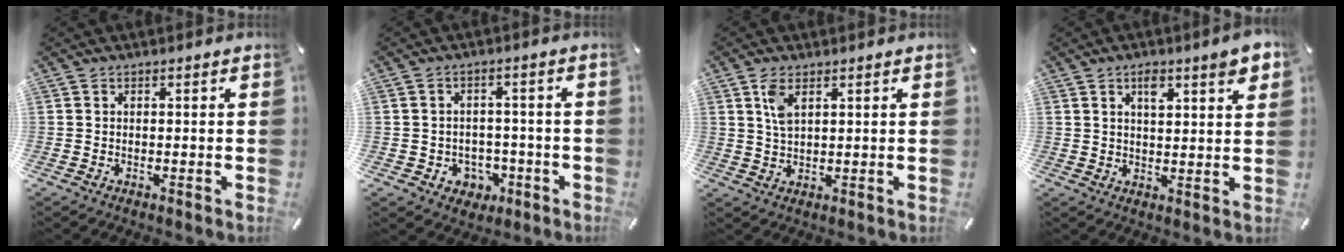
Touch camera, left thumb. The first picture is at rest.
{"total": 5.2, "force": [-1.0, 4.9, 1.2], "torque": [-0.012, 0.000, -0.015]}
{"total": 4.4, "force": [2.1, 2.0, 3.3], "torque": [-0.073, 0.005, 0.036]}
{"total": 6.0, "force": [3.5, 1.9, 4.5], "torque": [-0.063, -0.009, 0.054]}